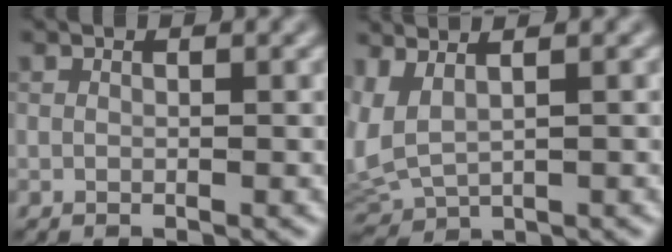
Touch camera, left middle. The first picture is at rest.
{"total": 2.5, "force": [1.0, 0.9, 2.1], "torque": [-0.067, 0.007, 0.031]}